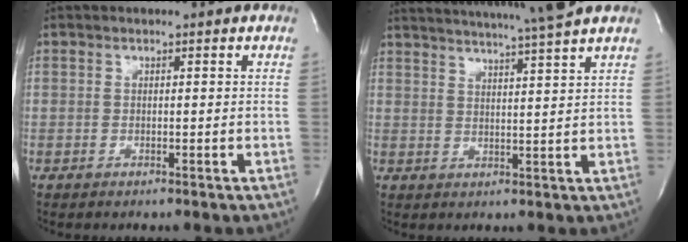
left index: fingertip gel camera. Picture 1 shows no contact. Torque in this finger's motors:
{"motor_torque": [-0.01, -0.25, 0.57, 0.15]}